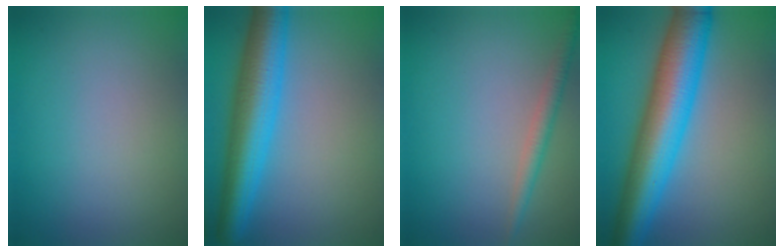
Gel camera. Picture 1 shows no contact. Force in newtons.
{"total": 7.8, "press": 7.8, "slide": 0.1}
{"total": 1.9, "press": 1.9, "slide": 0.0}
{"total": 10.5, "press": 10.5, "slide": 0.2}